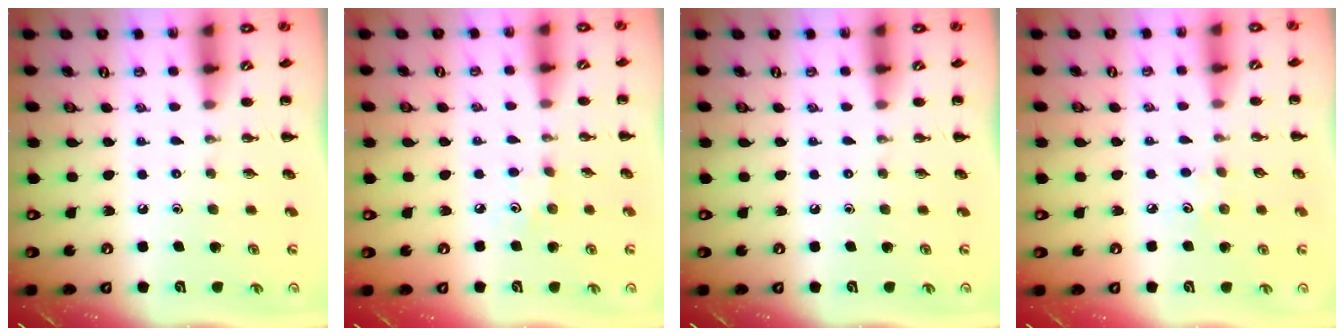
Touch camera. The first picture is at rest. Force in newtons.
{"total": 3.2, "press": 3.0, "slide": 0.9}
{"total": 0.0}
{"total": 2.8, "press": 2.6, "slide": 0.8}